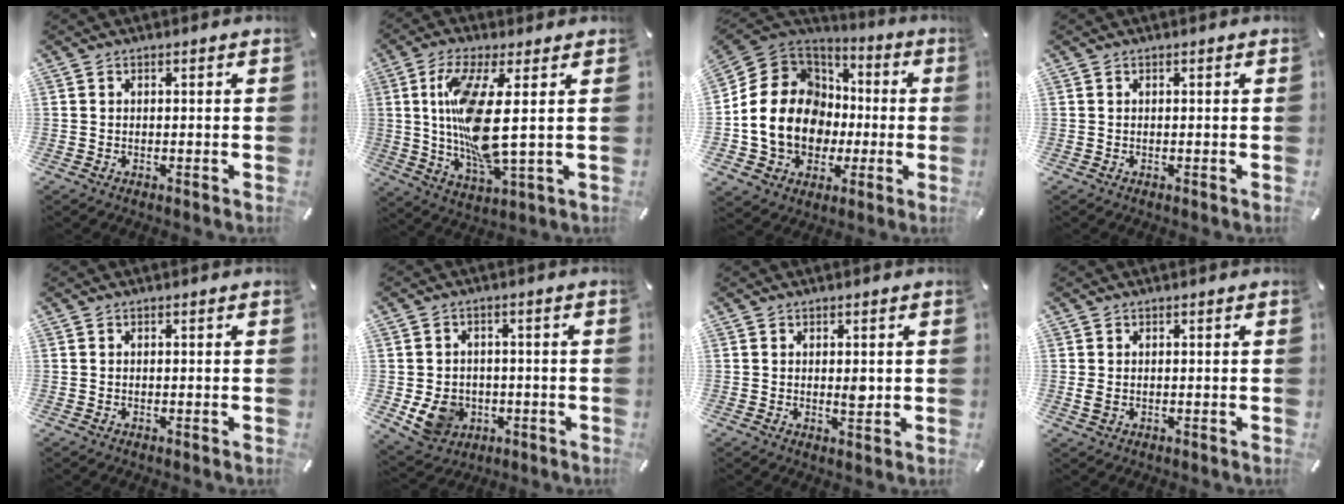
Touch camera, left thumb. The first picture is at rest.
{"total": 15.3, "force": [1.9, 3.8, 14.7], "torque": [-0.303, -0.024, 0.025]}
{"total": 17.9, "force": [-2.3, 15.0, 9.5], "torque": [-0.210, 0.004, -0.034]}
{"total": 0.0}
{"total": 0.0}
{"total": 8.6, "force": [-2.0, 7.5, 3.6], "torque": [-0.083, 0.011, -0.034]}
{"total": 2.6, "force": [0.3, 1.3, 2.3], "torque": [-0.029, -0.006, 0.003]}
{"total": 1.5, "force": [0.0, 1.1, 1.1], "torque": [-0.015, -0.003, -0.001]}